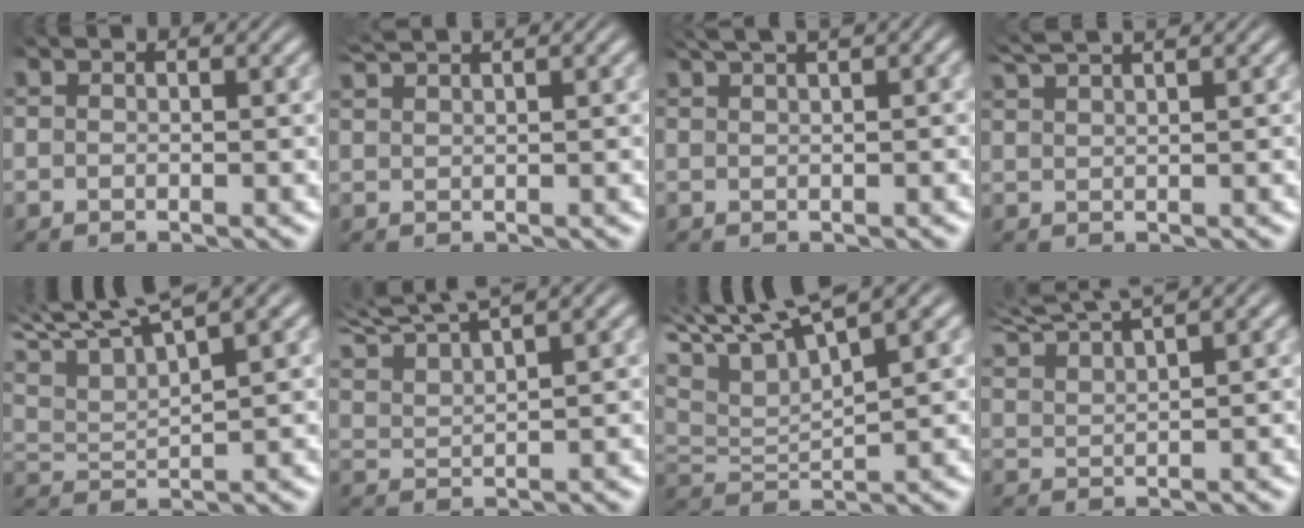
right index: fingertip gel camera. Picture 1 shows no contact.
{"total": 2.5, "force": [2.3, -0.4, 0.7], "torque": [-0.006, 0.005, 0.046]}
{"total": 2.9, "force": [2.3, 0.1, 1.8], "torque": [-0.016, 0.011, 0.038]}
{"total": 3.5, "force": [3.2, -0.1, 1.4], "torque": [-0.024, 0.006, 0.059]}
{"total": 7.6, "force": [5.3, 3.2, 4.5], "torque": [-0.092, 0.013, 0.081]}
{"total": 6.5, "force": [4.7, 3.0, 3.2], "torque": [-0.069, 0.015, 0.073]}
{"total": 8.6, "force": [4.3, 4.9, 5.6], "torque": [-0.119, 0.003, 0.072]}
{"total": 6.0, "force": [4.9, 2.1, 2.8], "torque": [-0.055, 0.013, 0.081]}